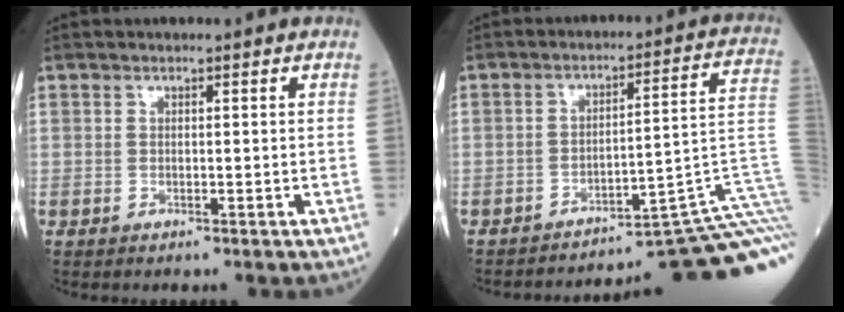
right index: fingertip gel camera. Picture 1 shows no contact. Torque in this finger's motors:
{"motor_torque": [0.18, -1.71, 0.42, 0.05]}